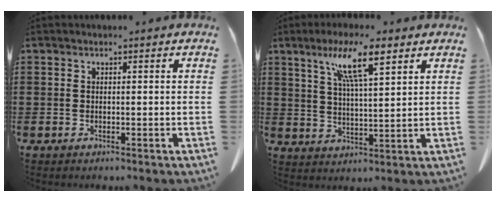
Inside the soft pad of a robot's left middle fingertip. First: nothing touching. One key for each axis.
{"total": 8.8, "fx": 5.6, "fy": 1.4, "fz": 6.7, "tx": -0.135, "ty": -0.004, "tz": 0.093}